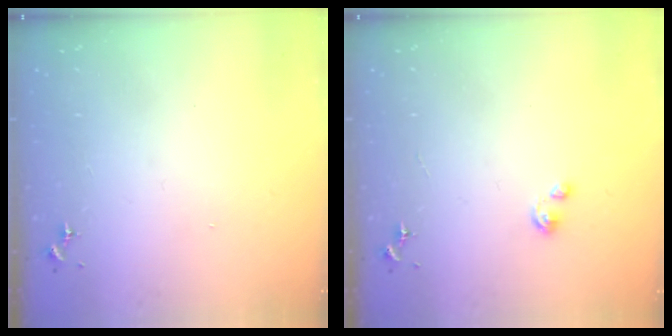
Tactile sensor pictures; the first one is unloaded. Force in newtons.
{"total": 2.3, "press": 2.3, "slide": 0.2}